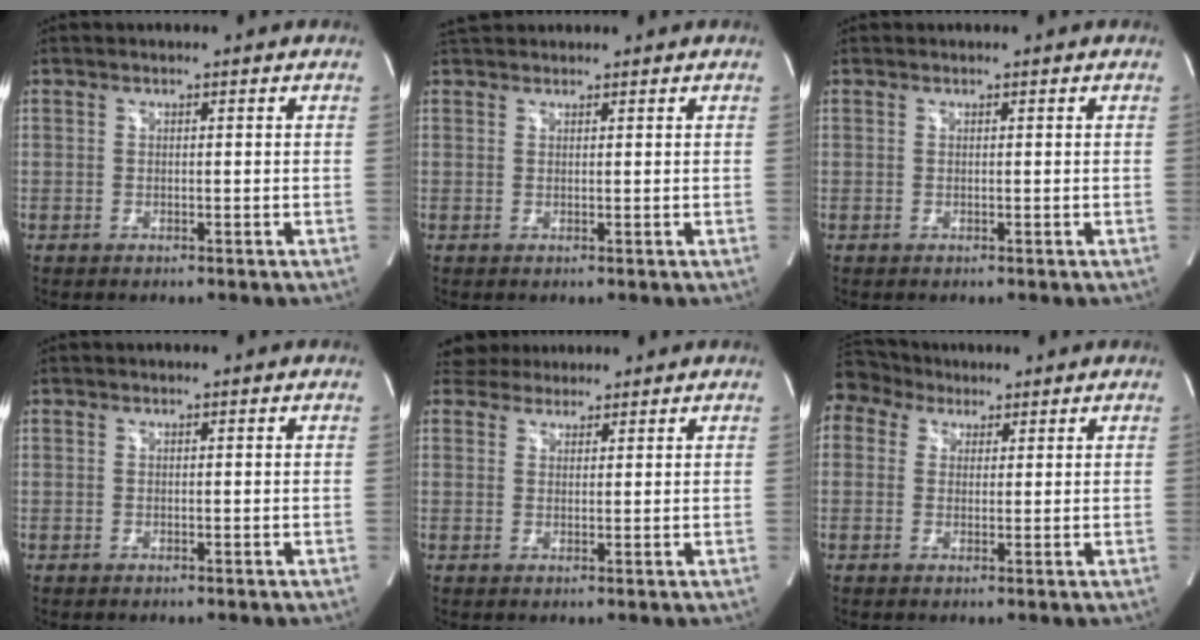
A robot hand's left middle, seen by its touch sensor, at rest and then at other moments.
{"total": 2.9, "force": [2.7, 0.8, 0.6], "torque": [-0.014, 0.030, 0.049]}
{"total": 0.0}
{"total": 0.0}
{"total": 3.4, "force": [3.1, 1.5, 0.0], "torque": [0.000, 0.023, 0.052]}
{"total": 3.6, "force": [3.0, 2.1, 0.0], "torque": [0.000, 0.027, 0.058]}